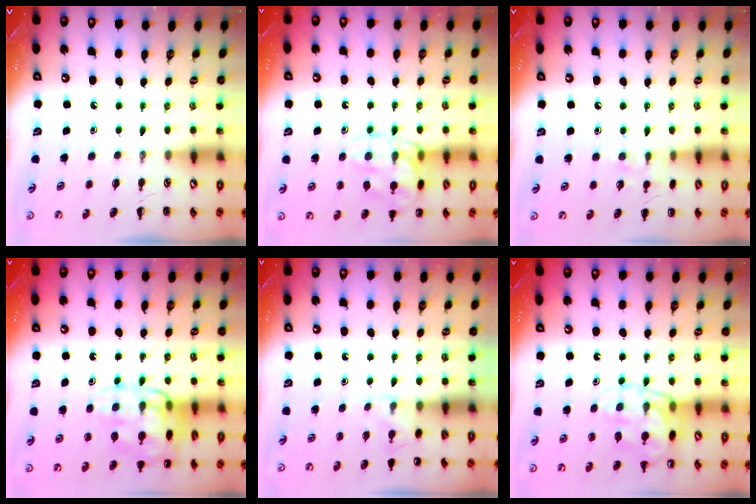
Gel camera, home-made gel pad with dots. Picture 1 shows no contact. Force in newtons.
{"total": 14.1, "press": 14.1, "slide": 1.1}
{"total": 7.1, "press": 6.8, "slide": 1.9}
{"total": 14.4, "press": 14.3, "slide": 1.6}
{"total": 4.0, "press": 3.7, "slide": 1.3}
{"total": 13.4, "press": 13.3, "slide": 2.1}